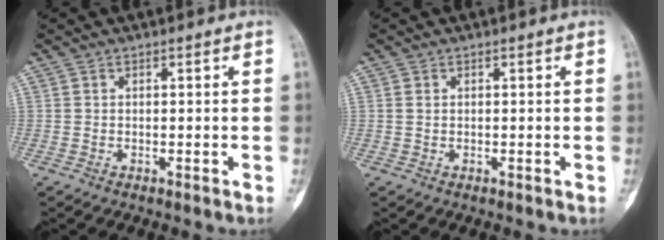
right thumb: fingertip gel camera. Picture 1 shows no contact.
{"total": 0.7, "force": [0.1, 0.5, 0.4], "torque": [-0.009, 0.001, 0.003]}